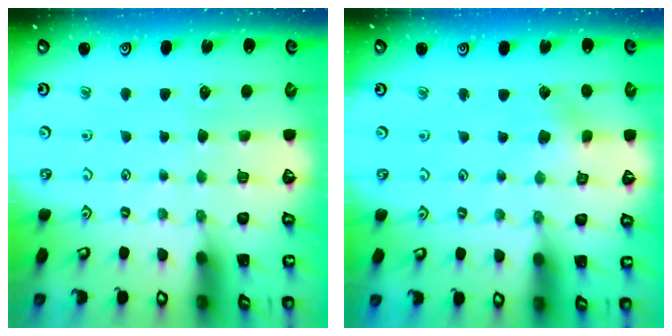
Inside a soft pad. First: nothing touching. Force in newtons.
{"total": 3.2, "press": 3.1, "slide": 0.6}